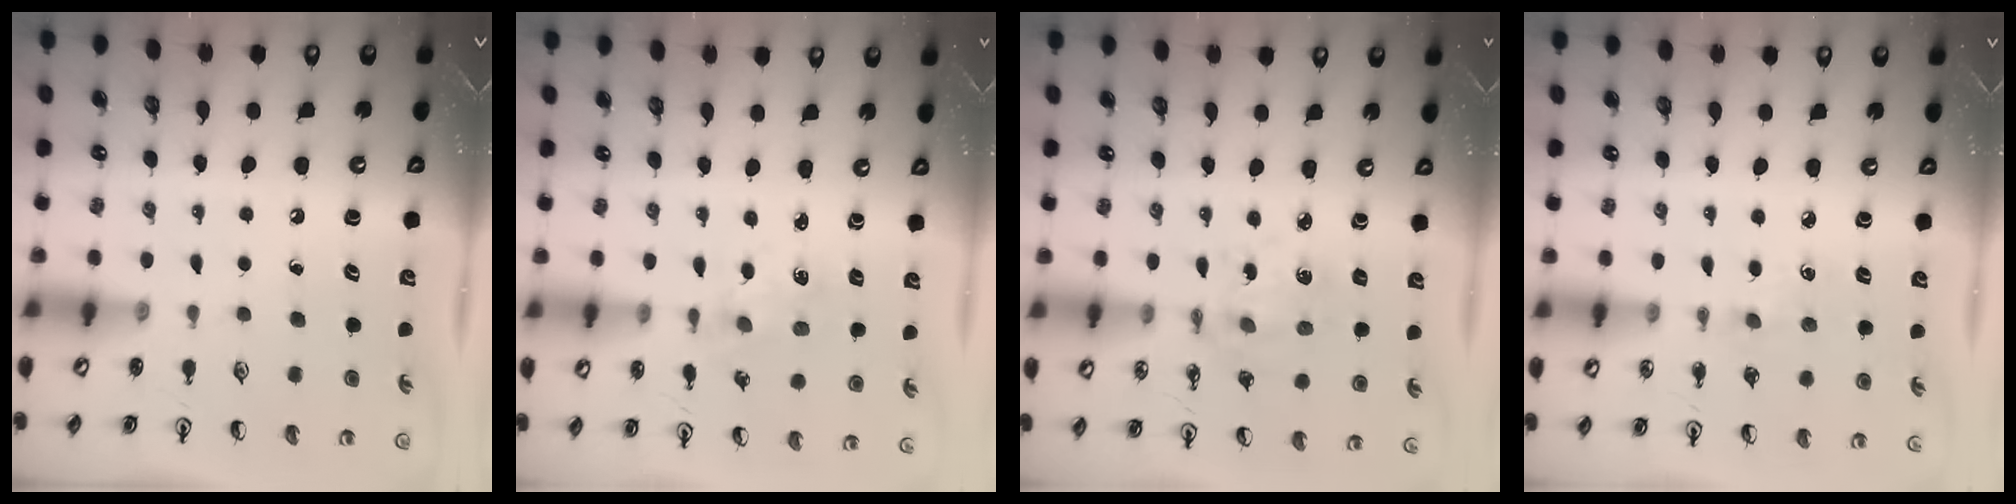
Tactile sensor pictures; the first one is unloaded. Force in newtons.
{"total": 1.2, "press": 1.2, "slide": 0.3}
{"total": 2.4, "press": 2.4, "slide": 0.5}
{"total": 2.8, "press": 2.7, "slide": 0.4}